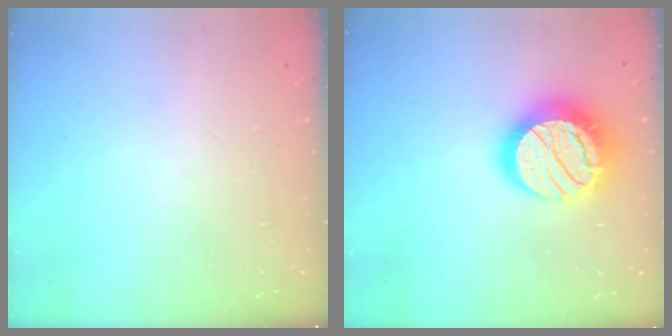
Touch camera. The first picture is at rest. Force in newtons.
{"total": 21.6, "press": 21.6, "slide": 1.6}